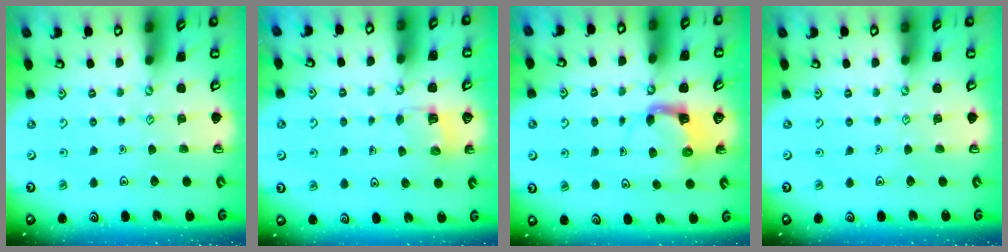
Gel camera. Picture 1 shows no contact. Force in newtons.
{"total": 4.1, "press": 4.1, "slide": 0.2}
{"total": 3.9, "press": 3.8, "slide": 0.7}
{"total": 0.0}